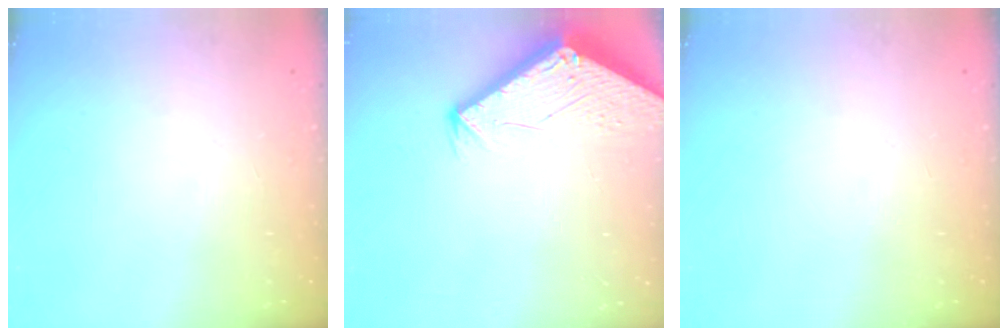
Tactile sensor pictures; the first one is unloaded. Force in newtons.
{"total": 2.9, "press": 2.9, "slide": 0.1}
{"total": 0.0}